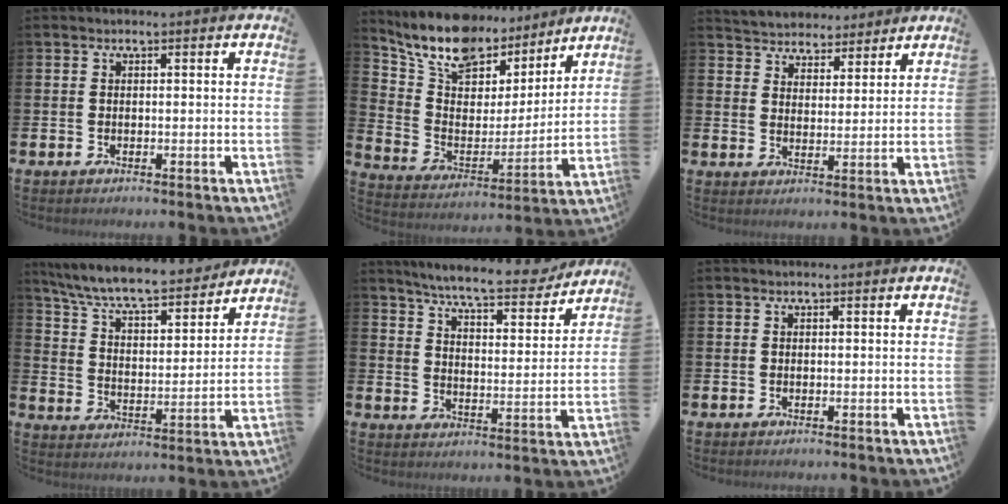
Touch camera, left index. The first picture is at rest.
{"total": 12.4, "force": [10.9, 5.2, 2.6], "torque": [-0.101, -0.071, 0.199]}
{"total": 4.7, "force": [4.4, 1.2, -0.7], "torque": [-0.013, -0.027, 0.080]}
{"total": 8.7, "force": [8.1, 1.3, 2.9], "torque": [-0.088, -0.060, 0.139]}
{"total": 7.7, "force": [7.3, 0.6, 2.6], "torque": [-0.071, -0.045, 0.124]}
{"total": 0.0}